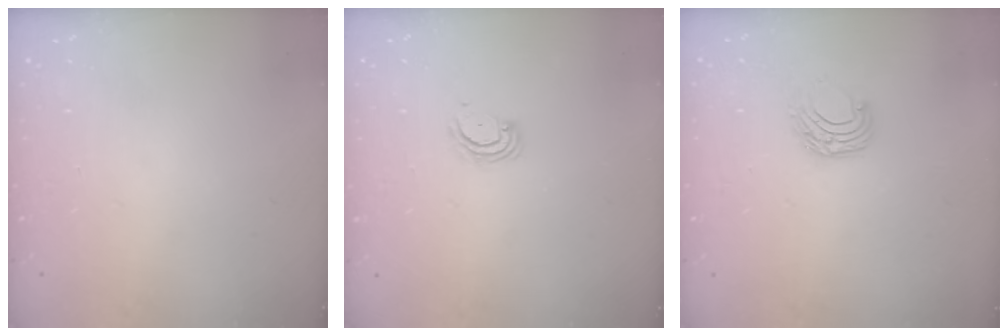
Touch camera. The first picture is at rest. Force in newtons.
{"total": 3.8, "press": 3.8, "slide": 0.5}
{"total": 6.7, "press": 6.7, "slide": 0.7}